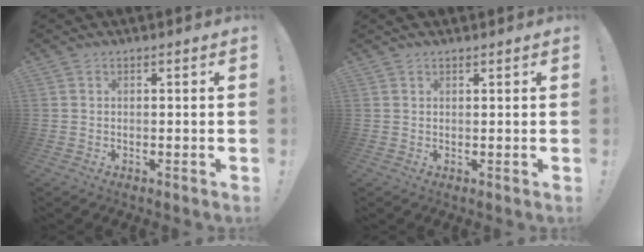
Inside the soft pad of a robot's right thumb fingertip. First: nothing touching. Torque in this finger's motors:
{"motor_torque": [-0.02, 0.01, 0.17, 0.11, 0.02]}